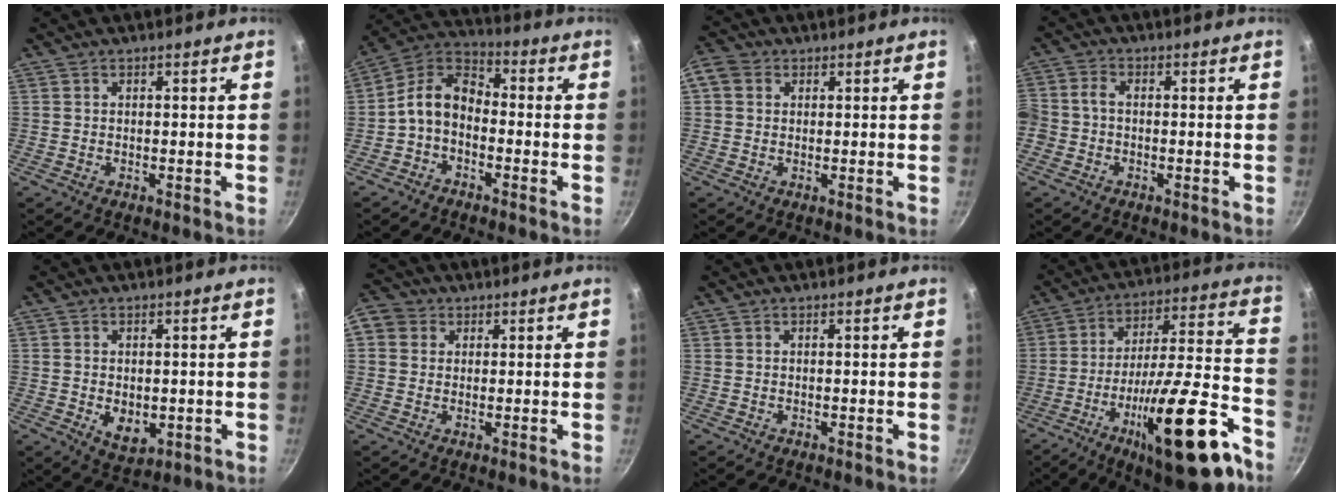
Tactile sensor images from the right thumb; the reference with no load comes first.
{"total": 8.7, "force": [-2.4, 5.9, 6.0], "torque": [-0.099, 0.051, -0.066]}
{"total": 4.6, "force": [1.2, 3.7, 2.4], "torque": [-0.044, 0.006, 0.008]}
{"total": 5.2, "force": [-1.9, 4.1, 2.7], "torque": [-0.066, 0.019, -0.048]}
{"total": 5.6, "force": [-0.7, 3.8, 4.0], "torque": [-0.054, -0.014, -0.001]}
{"total": 6.4, "force": [1.8, 5.6, 2.5], "torque": [-0.029, 0.008, 0.018]}
{"total": 0.0}
{"total": 25.1, "force": [-13.0, 7.0, 20.2], "torque": [-0.279, 0.065, -0.205]}